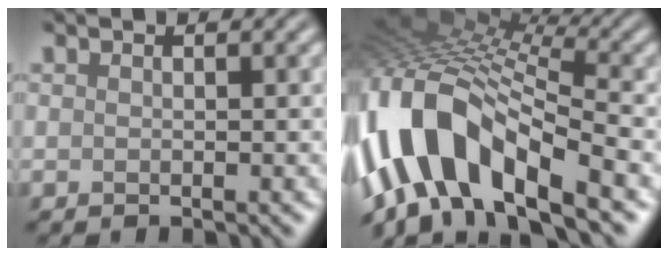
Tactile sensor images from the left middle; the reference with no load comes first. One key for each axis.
{"total": 12.4, "fx": -5.0, "fy": 6.3, "fz": 9.5, "tx": -0.169, "ty": 0.026, "tz": -0.108}